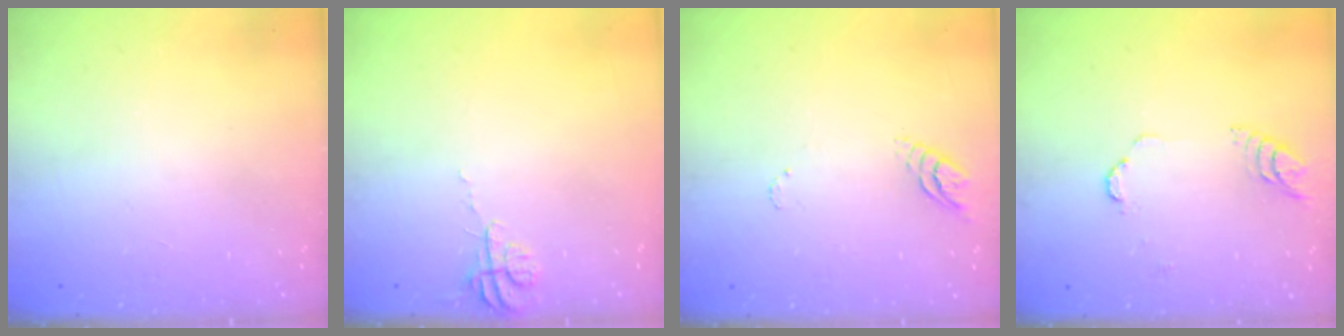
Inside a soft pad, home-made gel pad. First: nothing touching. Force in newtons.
{"total": 3.8, "press": 3.8, "slide": 0.3}
{"total": 4.1, "press": 4.1, "slide": 0.4}
{"total": 4.2, "press": 4.2, "slide": 0.3}